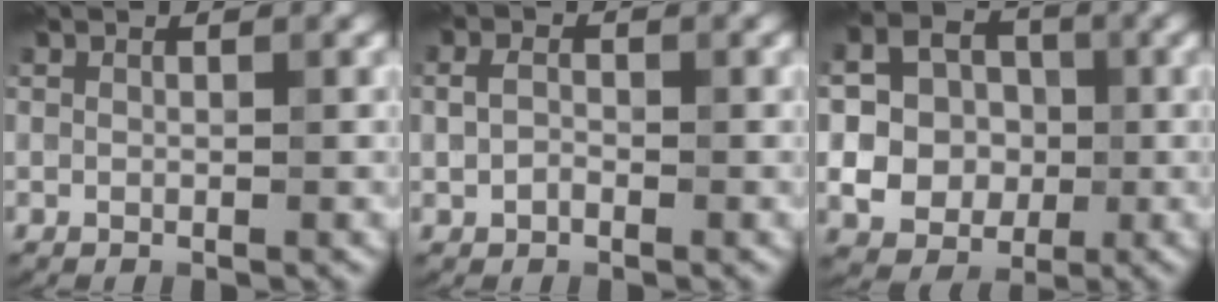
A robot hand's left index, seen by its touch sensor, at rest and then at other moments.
{"total": 1.7, "force": [-0.4, 1.3, 1.1], "torque": [-0.025, 0.000, -0.011]}
{"total": 9.1, "force": [-1.1, 8.2, 3.8], "torque": [-0.081, 0.011, -0.047]}